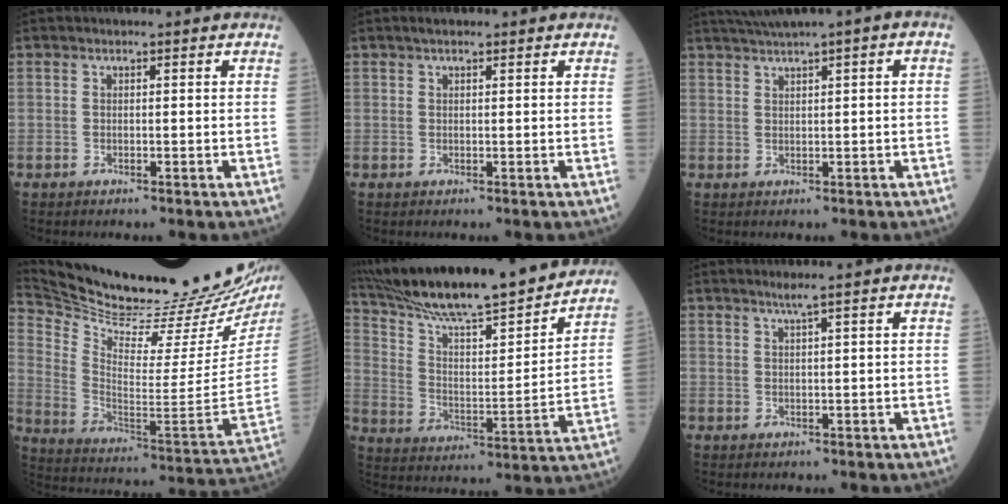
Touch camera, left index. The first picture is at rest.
{"total": 1.7, "force": [1.3, 0.6, 0.9], "torque": [-0.020, 0.016, 0.018]}
{"total": 4.4, "force": [2.6, -0.2, 3.5], "torque": [-0.066, 0.021, 0.049]}
{"total": 31.0, "force": [27.8, 2.5, 13.5], "torque": [-0.231, -0.115, 0.392]}
{"total": 24.8, "force": [21.6, 2.6, 11.9], "torque": [-0.208, -0.007, 0.328]}
{"total": 1.5, "force": [1.0, -0.5, 0.9], "torque": [-0.026, -0.002, 0.026]}